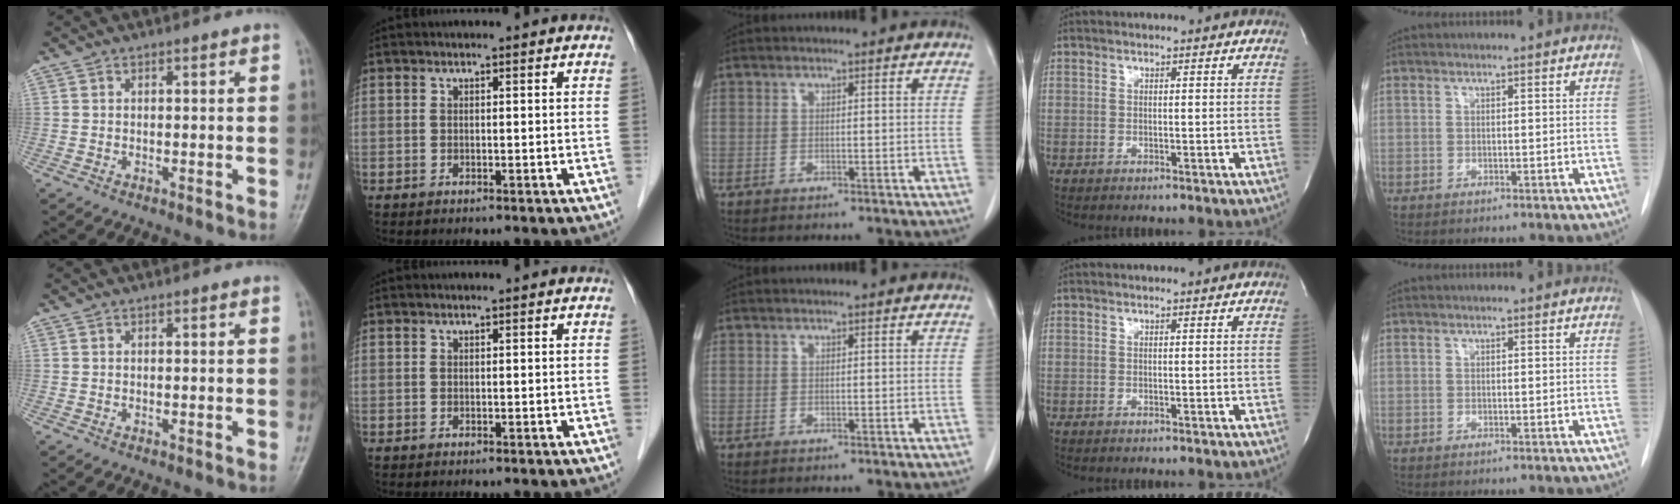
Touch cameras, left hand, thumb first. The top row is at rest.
{}